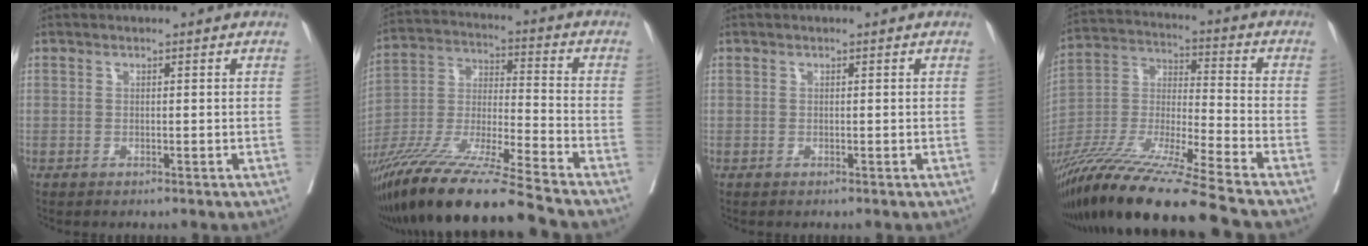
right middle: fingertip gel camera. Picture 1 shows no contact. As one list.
[{"total": 20.5, "force": [-16.6, -0.9, 11.9], "torque": [-0.262, -0.049, -0.311]}, {"total": 0.0}, {"total": 21.9, "force": [-18.0, -1.7, 12.3], "torque": [-0.269, -0.051, -0.335]}]